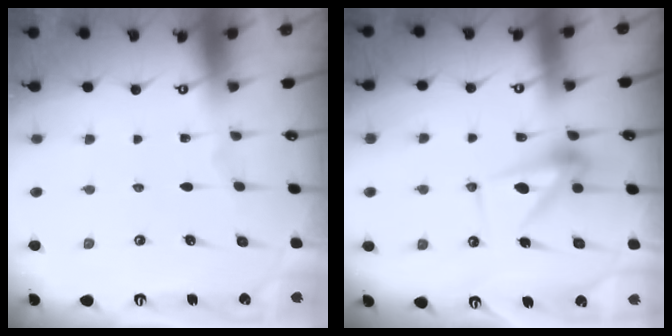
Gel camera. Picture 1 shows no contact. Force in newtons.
{"total": 9.9, "press": 9.9, "slide": 0.2}